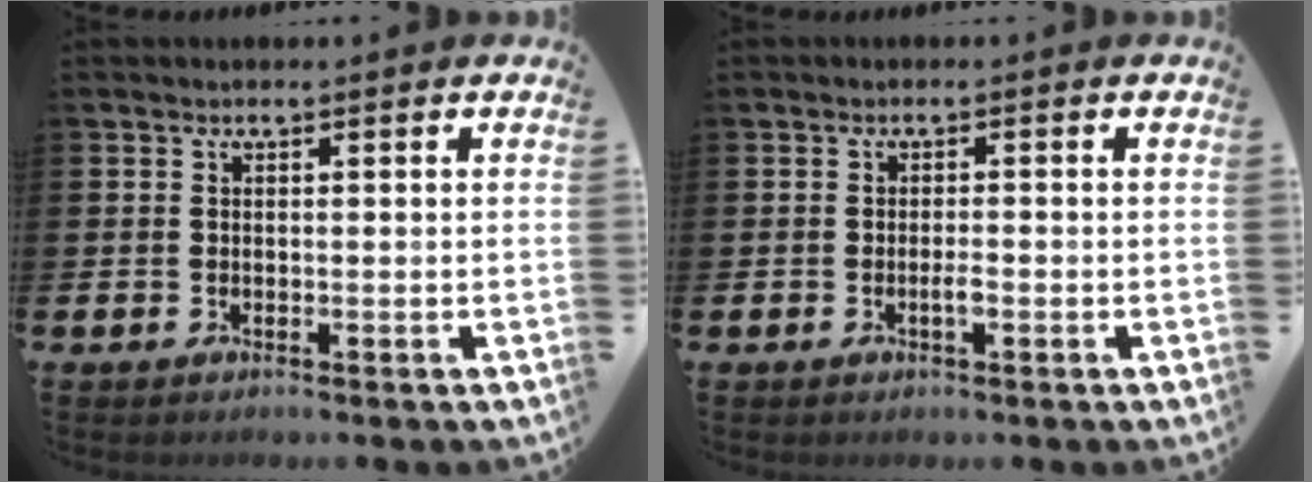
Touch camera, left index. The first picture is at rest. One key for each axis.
{"total": 1.4, "fx": -0.7, "fy": 0.3, "fz": 1.2, "tx": -0.017, "ty": -0.003, "tz": -0.013}